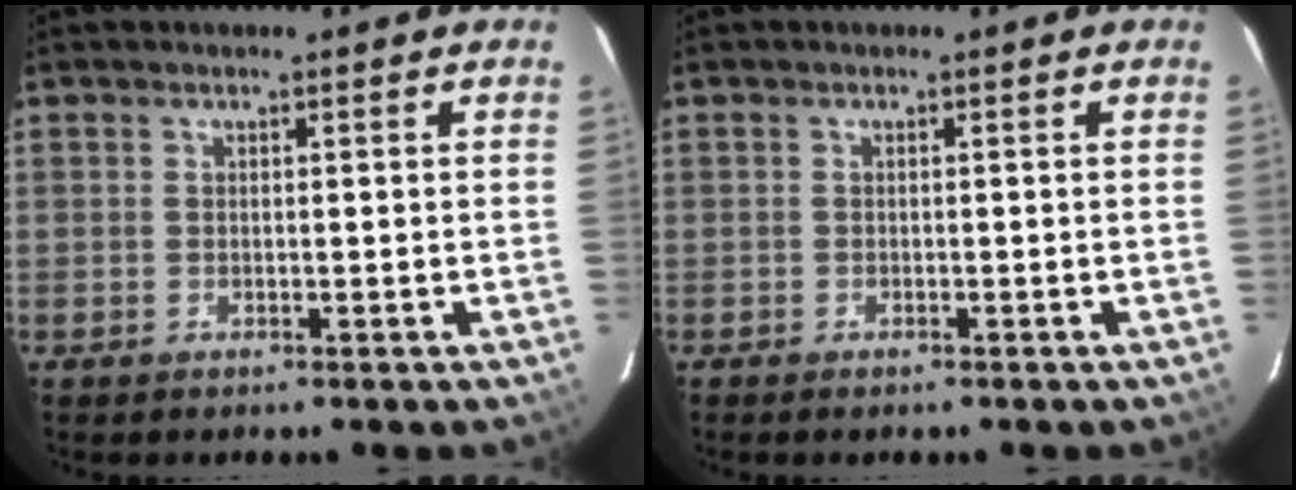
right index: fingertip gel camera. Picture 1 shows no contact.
{"total": 1.0, "force": [-0.8, 0.4, 0.4], "torque": [-0.010, -0.002, -0.014]}